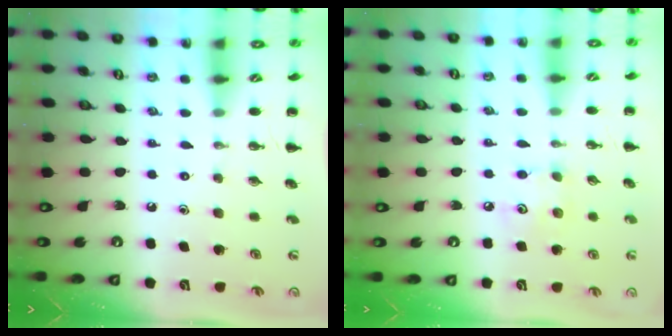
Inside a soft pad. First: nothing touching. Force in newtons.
{"total": 4.6, "press": 4.6, "slide": 0.8}